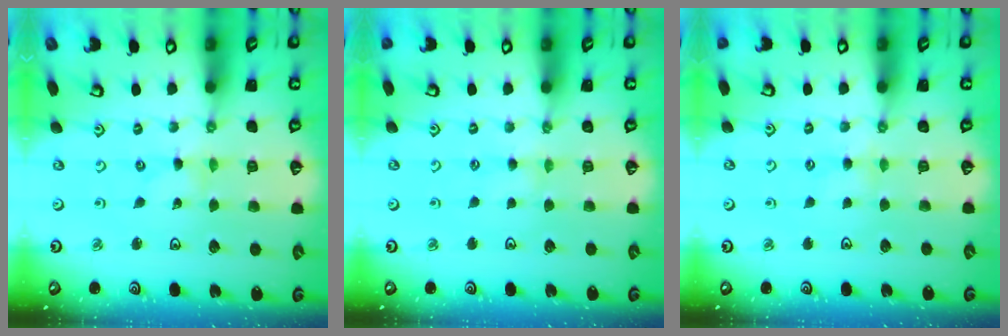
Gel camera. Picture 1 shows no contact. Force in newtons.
{"total": 2.2, "press": 2.2, "slide": 0.3}
{"total": 2.8, "press": 2.8, "slide": 0.3}